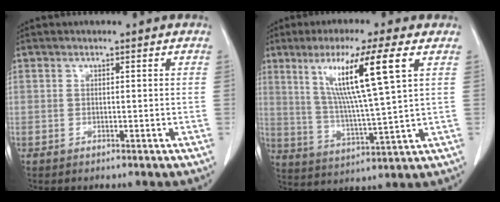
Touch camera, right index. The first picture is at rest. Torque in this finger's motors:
{"motor_torque": [1.55, 0.59, 0.78, 0.21]}